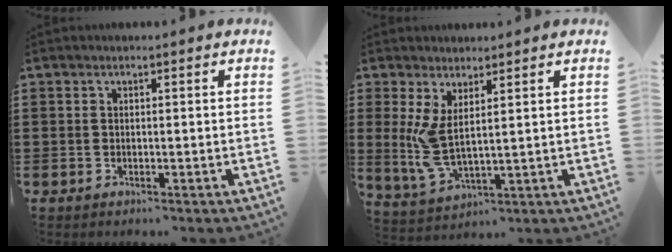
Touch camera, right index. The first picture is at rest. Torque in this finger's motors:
{"motor_torque": [1.13, 1.01, 0.29, 0.15]}